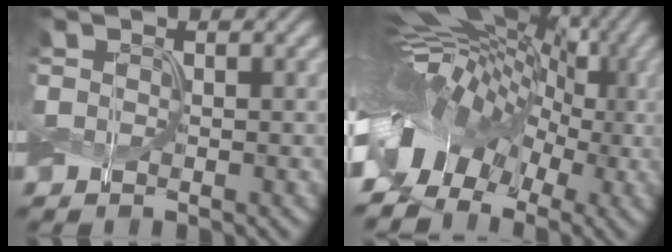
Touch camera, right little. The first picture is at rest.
{"total": 13.1, "force": [-2.3, 9.3, 8.9], "torque": [-0.146, 0.015, -0.043]}